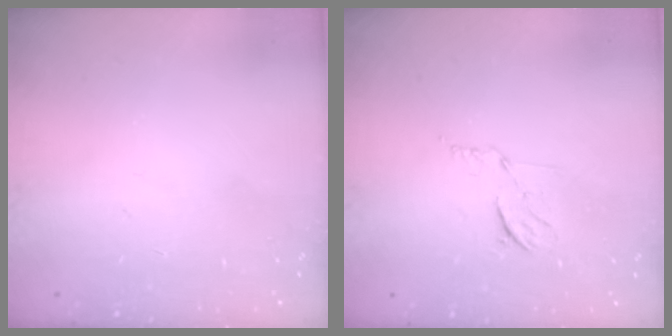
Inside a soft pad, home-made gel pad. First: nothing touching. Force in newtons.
{"total": 5.9, "press": 5.9, "slide": 1.0}